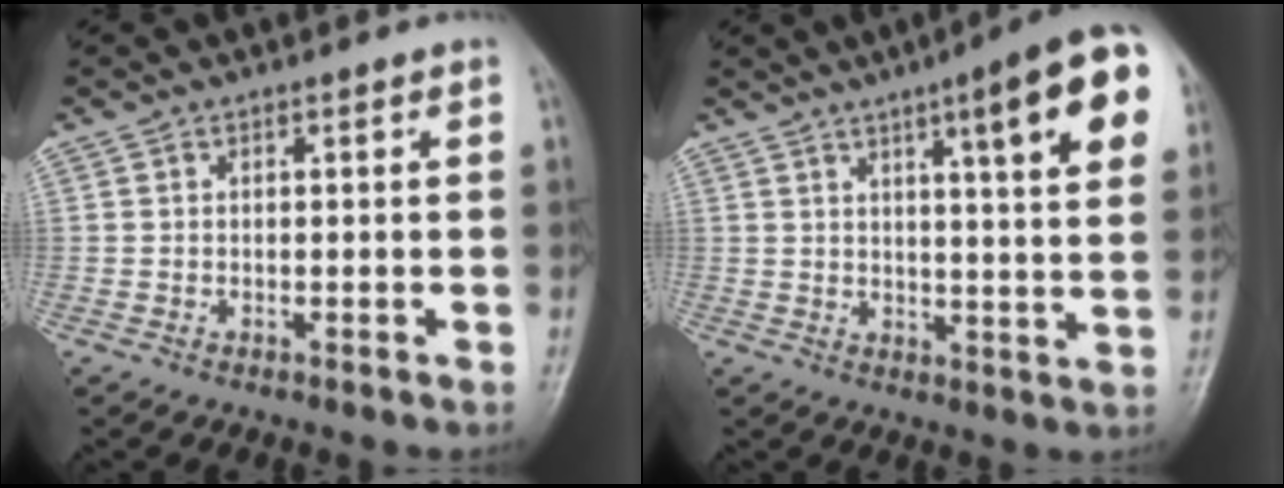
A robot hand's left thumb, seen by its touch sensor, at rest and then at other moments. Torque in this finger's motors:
{"motor_torque": [2.11, 2.08, 1.32, -1.46, 0.36]}